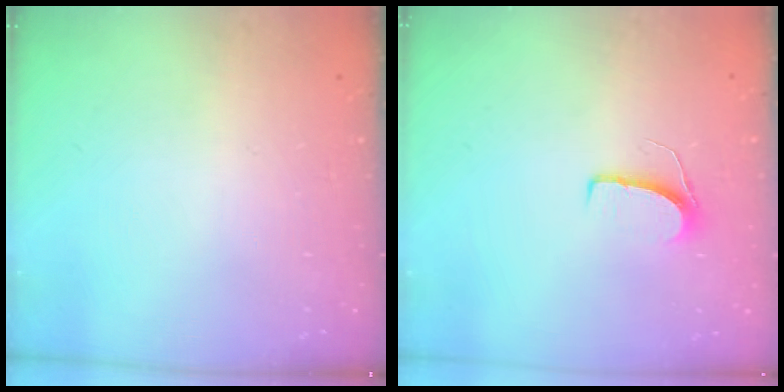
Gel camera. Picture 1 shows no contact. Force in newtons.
{"total": 6.4, "press": 6.4, "slide": 0.6}